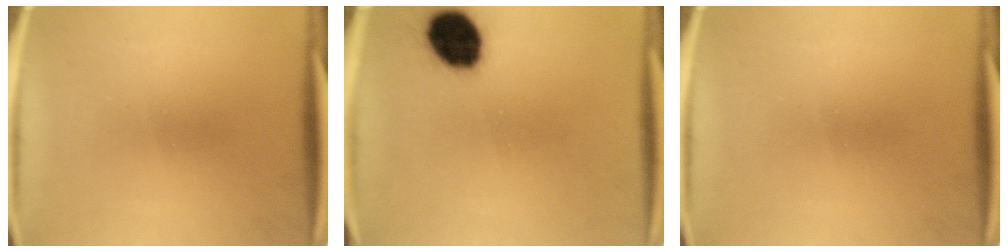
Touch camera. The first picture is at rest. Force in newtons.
{"total": 12.5}
{"total": 0.0}